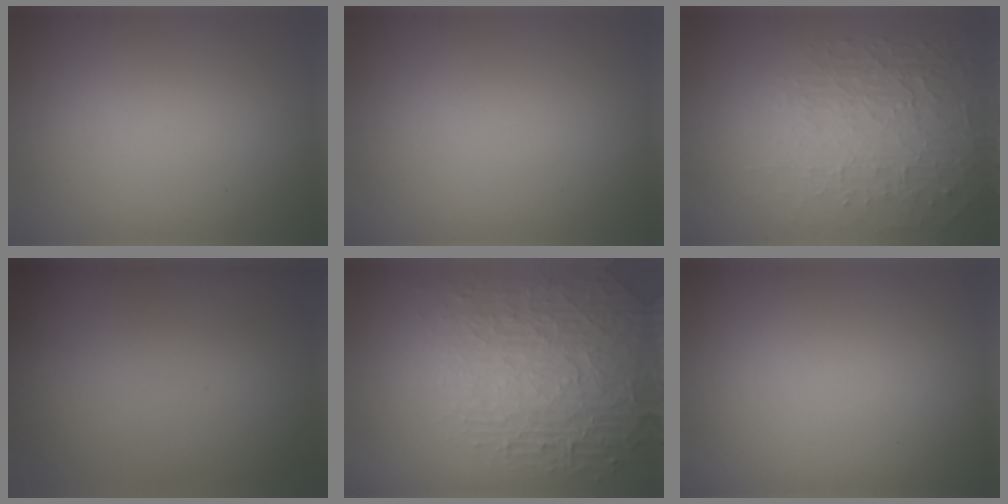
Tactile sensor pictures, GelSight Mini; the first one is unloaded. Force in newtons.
{"total": 0.0}
{"total": 5.1, "press": 3.4, "slide": 3.7}
{"total": 0.0}
{"total": 7.8, "press": 5.5, "slide": 5.5}
{"total": 0.0}